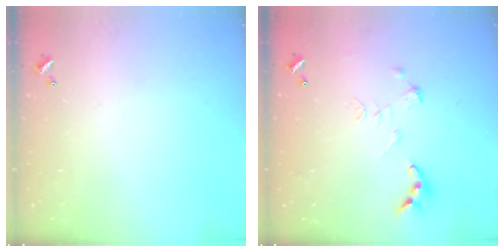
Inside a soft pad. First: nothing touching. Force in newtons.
{"total": 0.0}